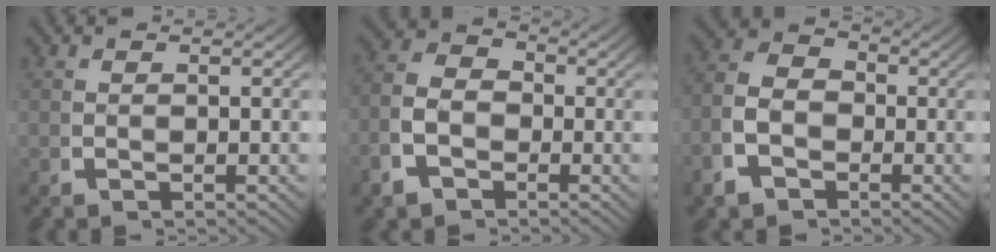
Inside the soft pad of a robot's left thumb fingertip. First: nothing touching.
{"total": 5.5, "force": [-1.0, 4.4, 3.2], "torque": [-0.062, -0.012, -0.019]}
{"total": 6.1, "force": [-1.0, 4.8, 3.7], "torque": [-0.073, -0.013, -0.017]}